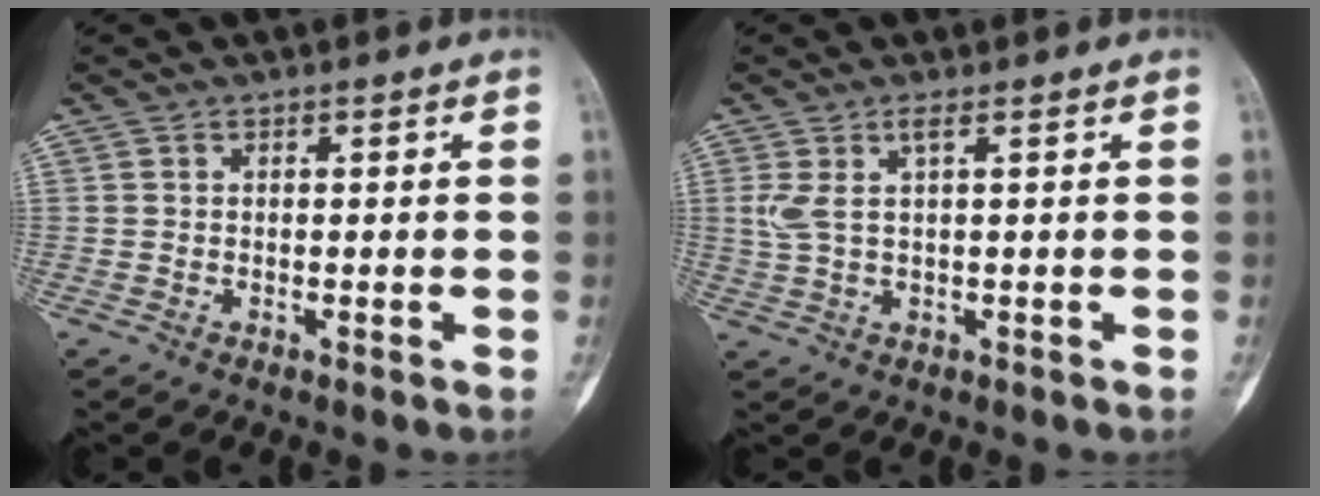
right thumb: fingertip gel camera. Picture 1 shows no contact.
{"total": 3.8, "force": [1.2, 0.5, 3.5], "torque": [-0.099, 0.005, 0.034]}